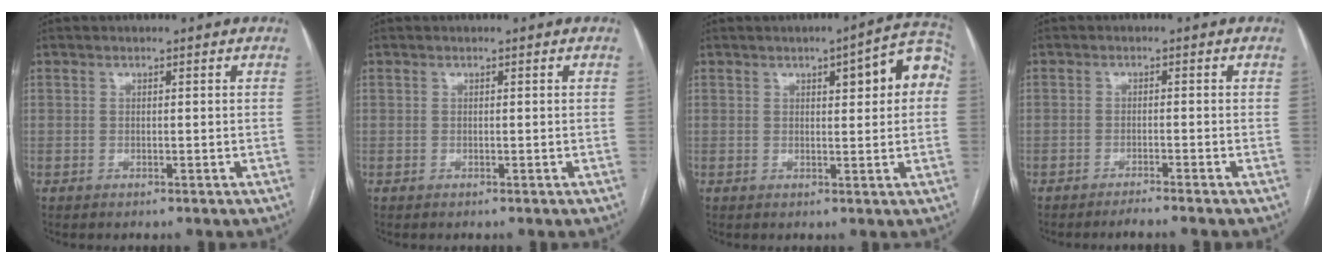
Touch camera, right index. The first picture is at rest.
{"total": 0.0}
{"total": 8.4, "force": [2.1, 2.0, 7.9], "torque": [-0.097, 0.027, 0.022]}
{"total": 3.1, "force": [-2.7, -0.8, 1.3], "torque": [-0.012, -0.002, -0.042]}